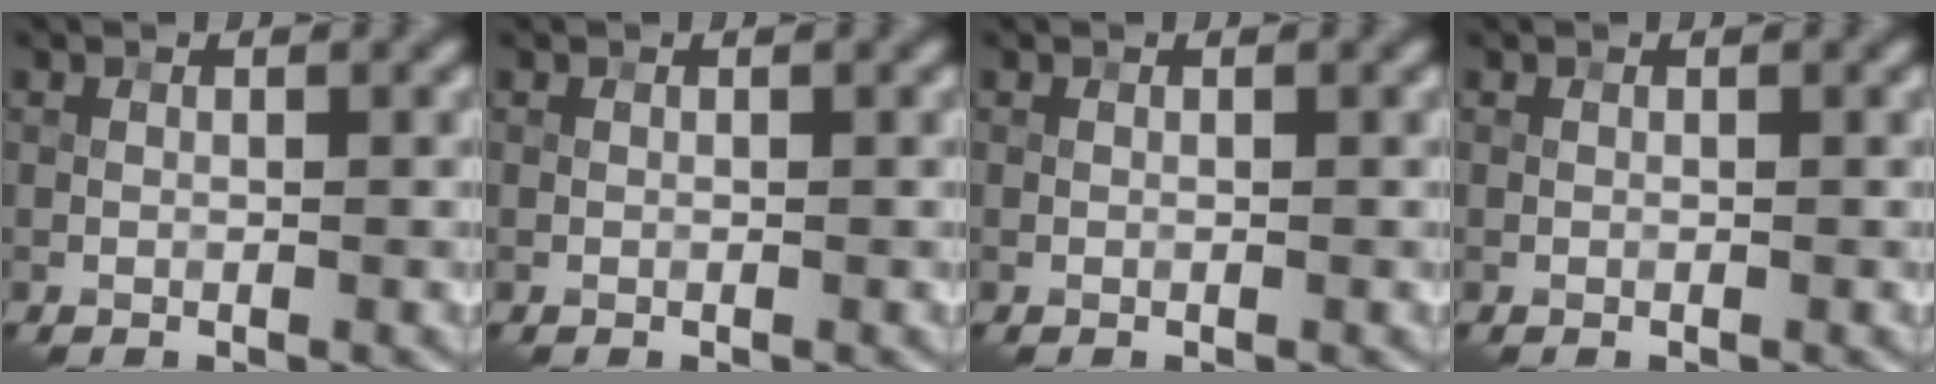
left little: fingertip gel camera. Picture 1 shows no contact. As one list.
[{"total": 0.0}, {"total": 0.0}, {"total": 0.0}]